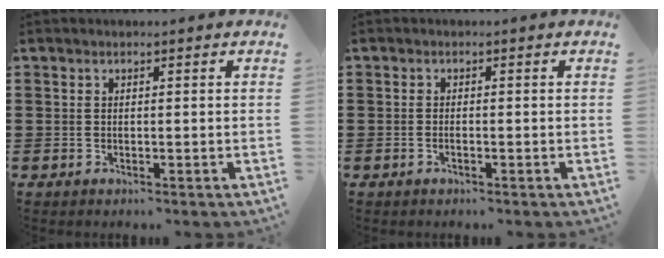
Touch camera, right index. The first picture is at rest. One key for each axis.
{"total": 0.7, "fx": -0.4, "fy": 0.1, "fz": 0.6, "tx": -0.013, "ty": -0.006, "tz": -0.006}